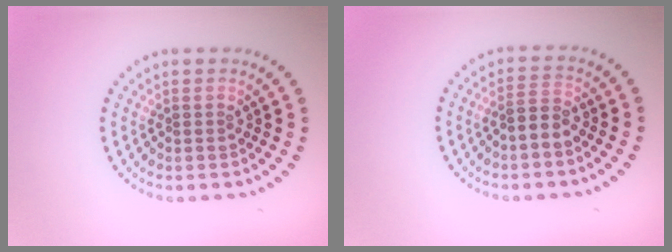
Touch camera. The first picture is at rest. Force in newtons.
{"total": 2.0, "press": 1.8, "slide": 0.9}